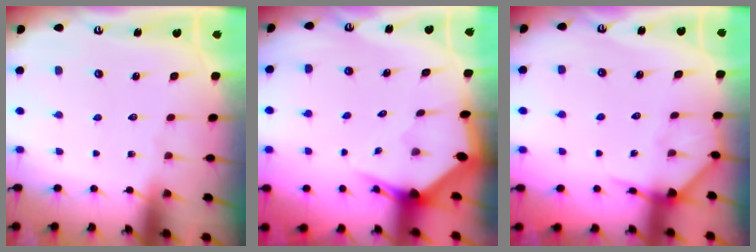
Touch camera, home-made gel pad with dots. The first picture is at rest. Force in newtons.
{"total": 3.6, "press": 3.6, "slide": 0.2}
{"total": 5.8, "press": 5.8, "slide": 0.4}